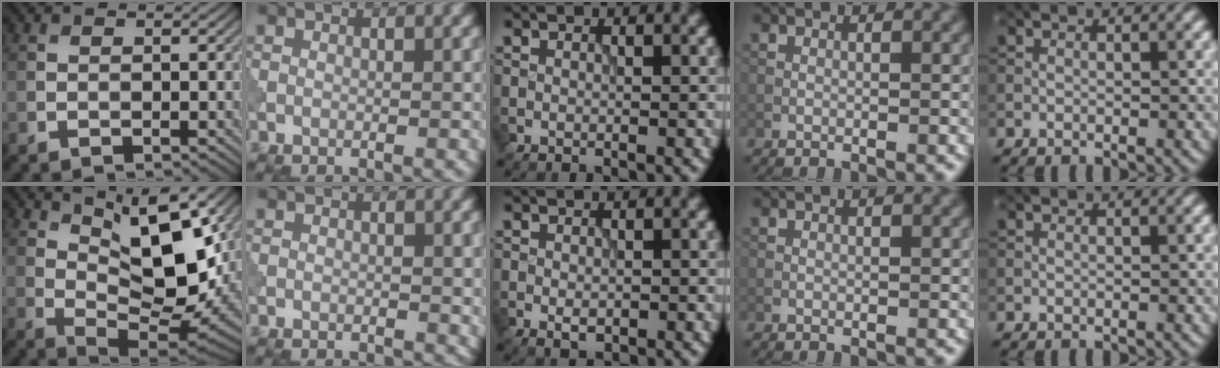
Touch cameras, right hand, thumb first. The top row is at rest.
{"thumb": {"total": 13.7, "force": [5.6, 5.0, 11.4], "torque": [-0.197, -0.002, 0.093]}, "index": {"total": 0.6, "force": [0.4, 0.5, 0.2], "torque": [0.000, 0.001, 0.005]}, "middle": {"total": 1.2, "force": [-0.3, 0.7, 0.9], "torque": [-0.015, -0.002, -0.006]}}